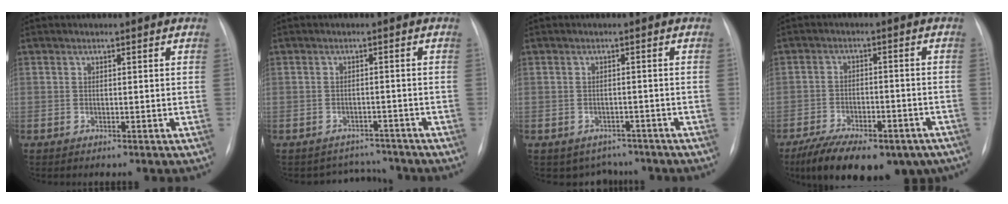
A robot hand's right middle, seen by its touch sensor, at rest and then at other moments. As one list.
[{"total": 4.2, "force": [-3.9, 1.4, -1.0], "torque": [0.010, 0.018, -0.050]}, {"total": 4.5, "force": [-3.7, 2.6, 0.2], "torque": [0.005, 0.014, -0.045]}, {"total": 19.2, "force": [-13.8, 8.3, 10.4], "torque": [-0.161, -0.003, -0.192]}]